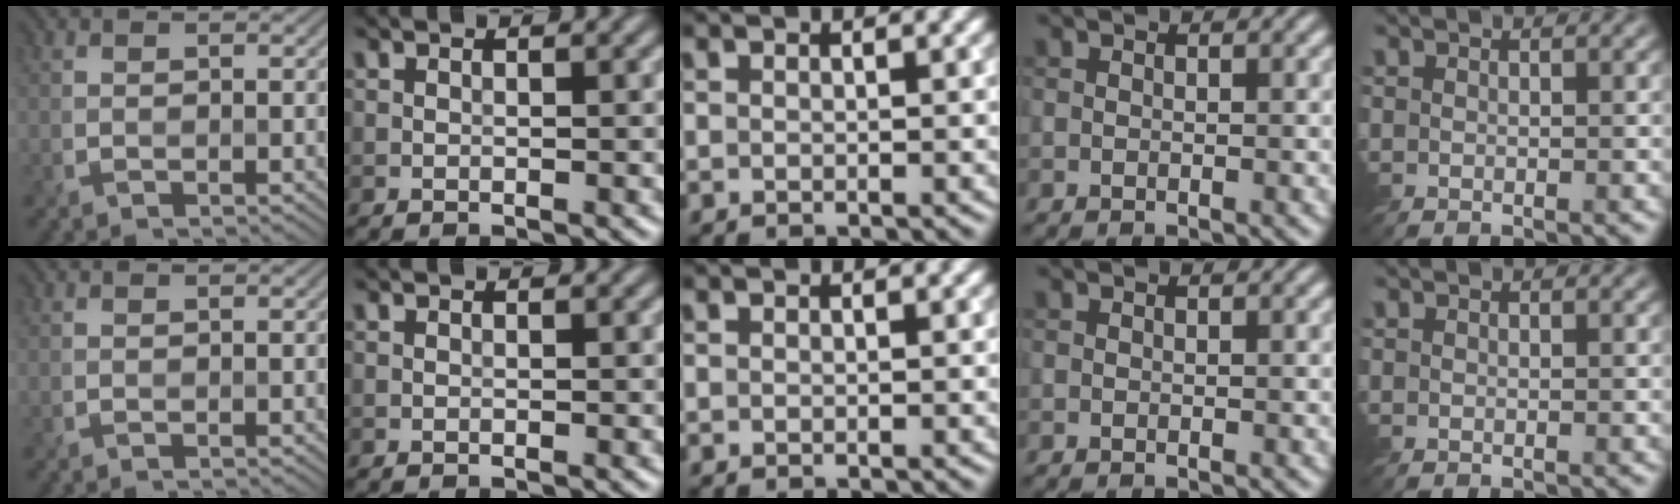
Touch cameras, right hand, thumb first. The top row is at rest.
{}